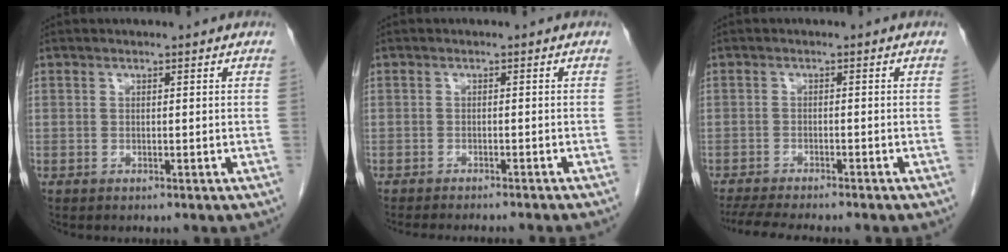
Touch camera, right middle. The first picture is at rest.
{"total": 10.2, "force": [-9.2, 0.6, 4.2], "torque": [-0.037, -0.018, -0.113]}
{"total": 9.6, "force": [-8.4, 0.9, 4.7], "torque": [-0.064, -0.013, -0.125]}